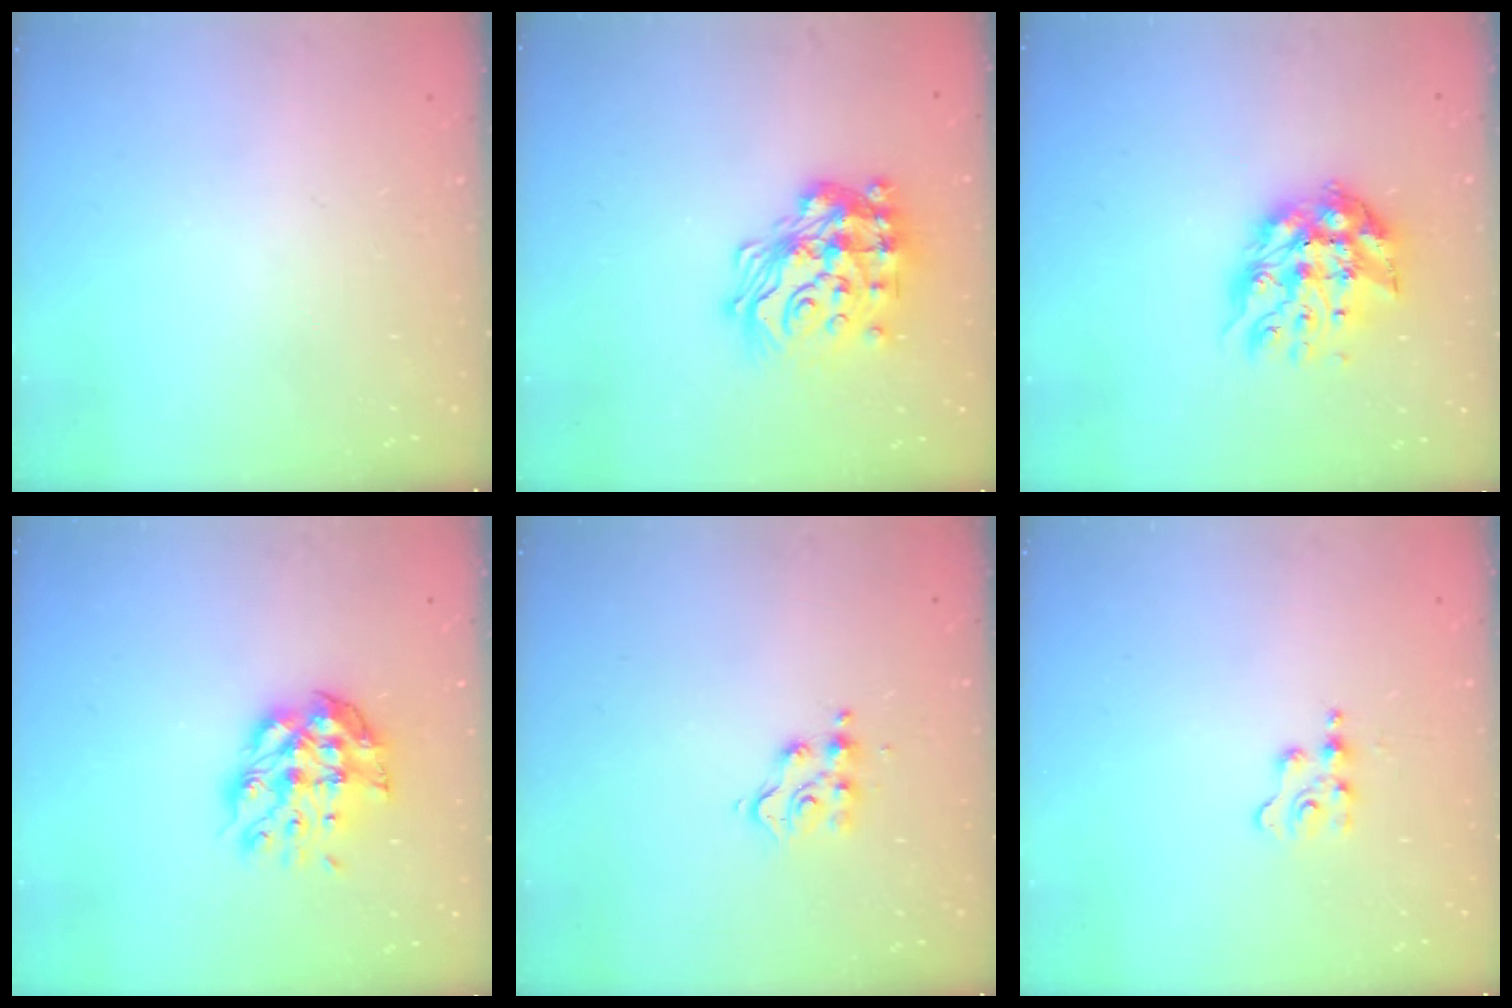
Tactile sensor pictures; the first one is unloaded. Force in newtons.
{"total": 22.2, "press": 22.2, "slide": 1.5}
{"total": 12.5, "press": 12.5, "slide": 1.2}
{"total": 11.1, "press": 11.0, "slide": 0.9}
{"total": 7.9, "press": 7.9, "slide": 0.6}
{"total": 3.7, "press": 3.7, "slide": 0.5}